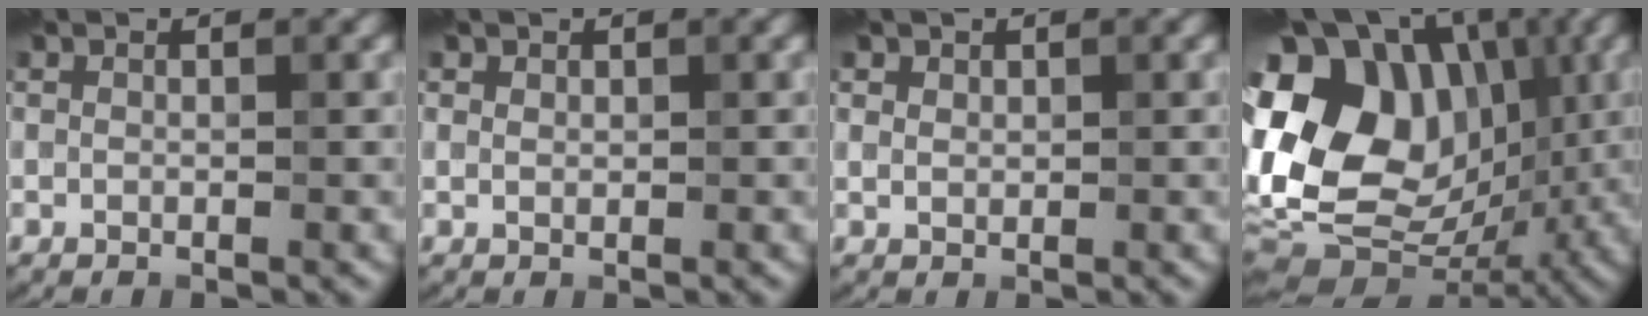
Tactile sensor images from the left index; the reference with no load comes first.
{"total": 0.7, "force": [0.4, 0.5, 0.1], "torque": [-0.003, -0.004, 0.013]}
{"total": 1.6, "force": [1.0, 1.2, 0.6], "torque": [-0.022, 0.001, 0.030]}
{"total": 19.2, "force": [1.9, 14.5, 12.4], "torque": [-0.233, 0.026, 0.039]}